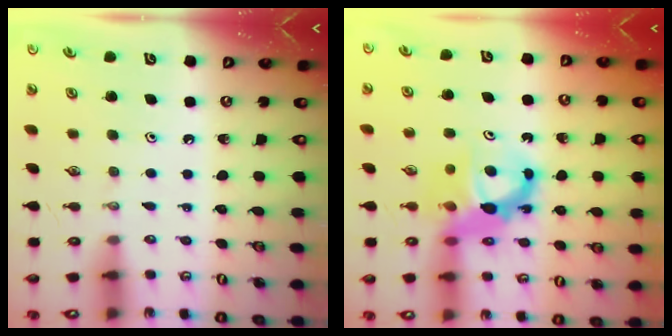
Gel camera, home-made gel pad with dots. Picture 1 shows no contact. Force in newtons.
{"total": 10.1, "press": 10.1, "slide": 0.8}